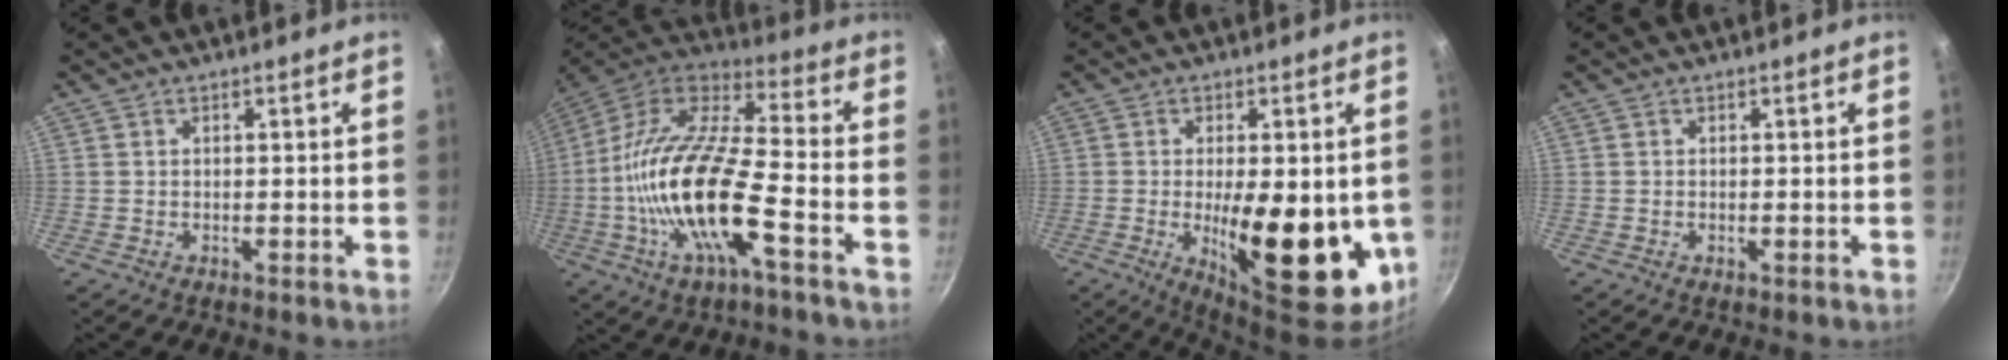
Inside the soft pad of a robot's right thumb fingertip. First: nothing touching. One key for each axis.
{"total": 21.6, "fx": -6.4, "fy": 6.7, "fz": 19.5, "tx": -0.371, "ty": 0.038, "tz": -0.137}
{"total": 18.4, "fx": -2.6, "fy": 7.1, "fz": 16.7, "tx": -0.222, "ty": -0.016, "tz": -0.025}
{"total": 0.0}